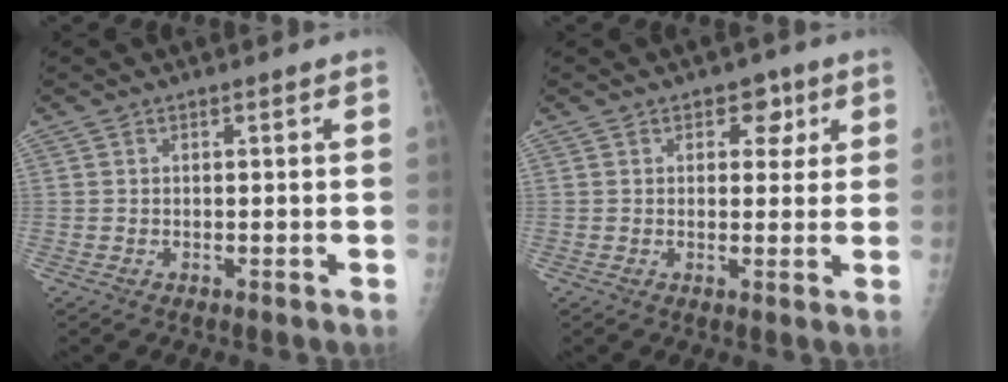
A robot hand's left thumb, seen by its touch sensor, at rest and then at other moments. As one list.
[{"total": 4.3, "force": [1.8, 3.2, 2.4], "torque": [0.007, -0.003, 0.017]}]